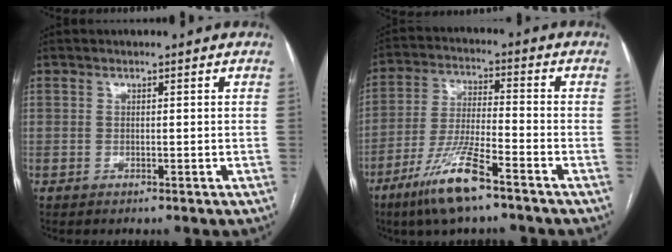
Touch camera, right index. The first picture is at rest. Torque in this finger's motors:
{"motor_torque": [0.35, -0.59, 0.41, 0.09]}